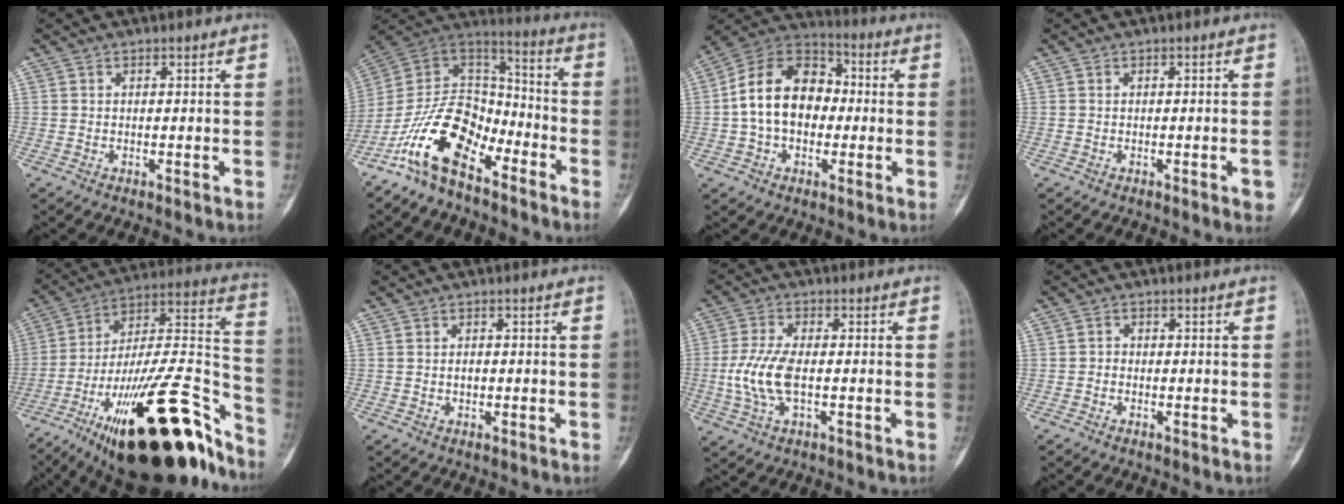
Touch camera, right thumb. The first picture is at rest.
{"total": 16.9, "force": [-10.0, 9.0, 10.2], "torque": [-0.172, 0.093, -0.196]}
{"total": 16.1, "force": [-0.2, 11.5, 11.4], "torque": [-0.171, 0.037, -0.013]}
{"total": 2.4, "force": [-1.0, 0.5, 2.1], "torque": [-0.022, 0.002, -0.012]}
{"total": 34.7, "force": [-20.9, 10.6, 25.7], "torque": [-0.331, 0.091, -0.335]}
{"total": 1.0, "force": [-0.1, 0.7, 0.7], "torque": [-0.005, 0.000, -0.001]}
{"total": 8.8, "force": [-1.0, 4.0, 7.8], "torque": [-0.182, 0.005, -0.019]}
{"total": 0.9, "force": [-0.4, 0.8, 0.3], "torque": [0.008, 0.003, -0.012]}